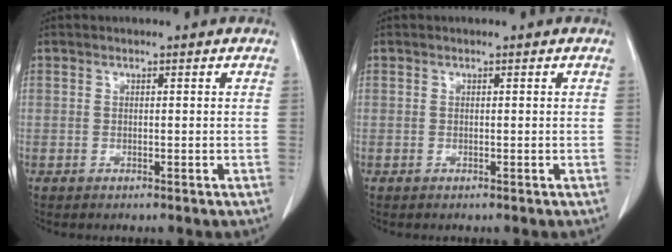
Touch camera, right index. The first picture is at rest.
{"total": 0.0}